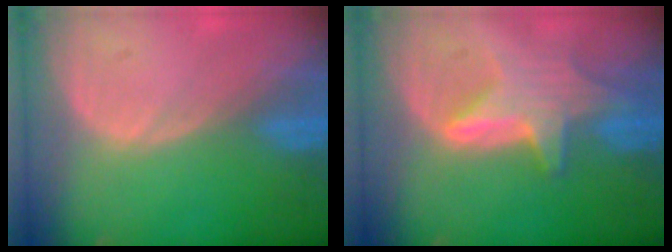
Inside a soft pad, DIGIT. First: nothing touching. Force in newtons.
{"total": 6.9, "press": 6.4, "slide": 2.6}